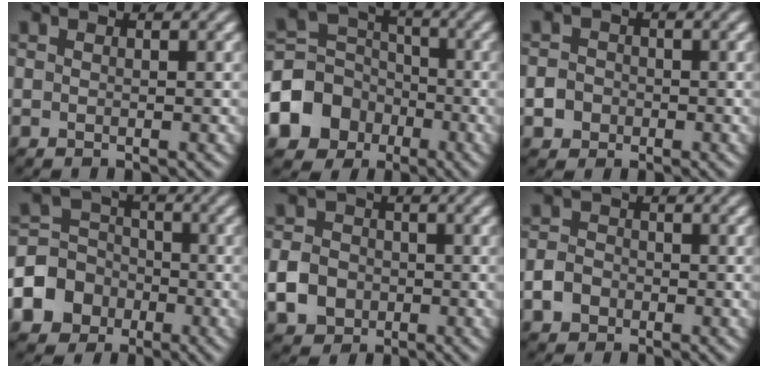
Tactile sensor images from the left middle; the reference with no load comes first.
{"total": 7.8, "force": [-3.6, 6.4, 2.8], "torque": [-0.068, 0.003, -0.084]}
{"total": 3.1, "force": [-1.5, 2.7, 0.6], "torque": [0.013, 0.003, -0.039]}
{"total": 7.4, "force": [-3.4, 6.3, 1.8], "torque": [-0.035, -0.005, -0.090]}
{"total": 4.5, "force": [-1.6, 3.8, 1.9], "torque": [-0.040, -0.001, -0.042]}
{"total": 2.4, "force": [-1.4, 1.8, 0.8], "torque": [-0.015, 0.004, -0.031]}